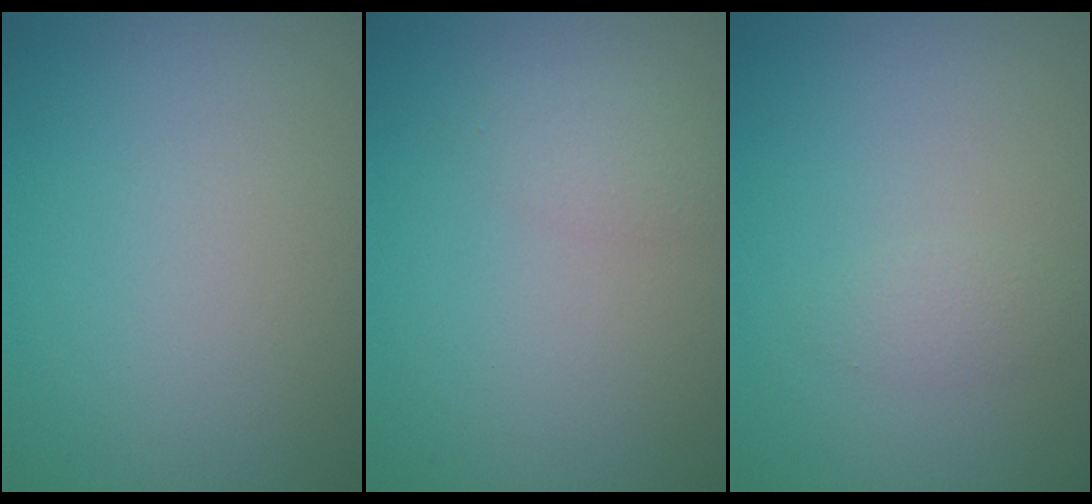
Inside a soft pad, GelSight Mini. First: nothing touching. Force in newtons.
{"total": 1.4, "press": 1.4, "slide": 0.0}
{"total": 1.1, "press": 1.1, "slide": 0.0}